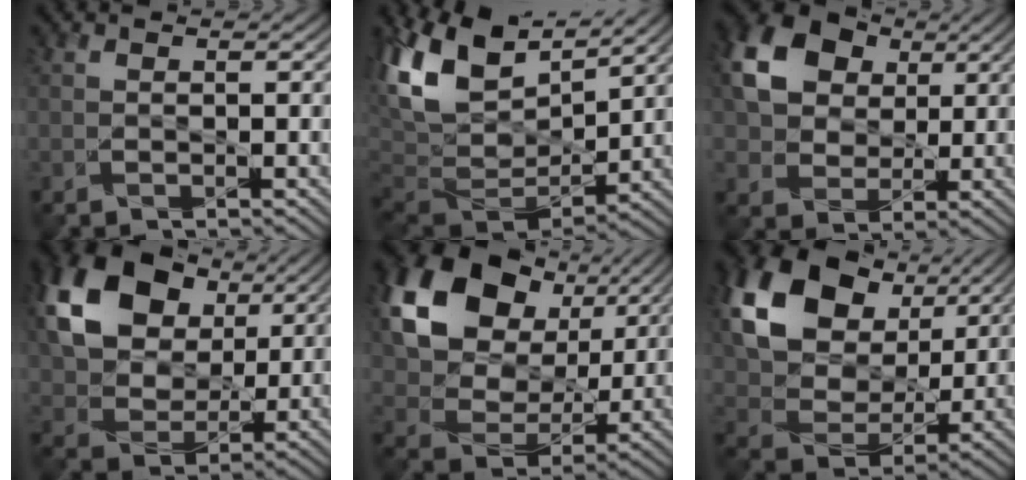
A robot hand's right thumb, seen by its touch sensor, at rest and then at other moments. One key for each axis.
{"total": 13.6, "fx": 5.2, "fy": 8.3, "fz": 9.5, "tx": -0.233, "ty": 0.010, "tz": 0.096}
{"total": 13.4, "fx": 4.1, "fy": 10.3, "fz": 7.5, "tx": -0.199, "ty": 0.036, "tz": 0.078}
{"total": 16.6, "fx": 6.5, "fy": 11.8, "fz": 9.6, "tx": -0.233, "ty": 0.037, "tz": 0.121}
{"total": 20.3, "fx": 7.6, "fy": 15.1, "fz": 11.3, "tx": -0.313, "ty": 0.042, "tz": 0.180}
{"total": 20.1, "fx": 7.9, "fy": 14.9, "fz": 10.9, "tx": -0.300, "ty": 0.044, "tz": 0.184}